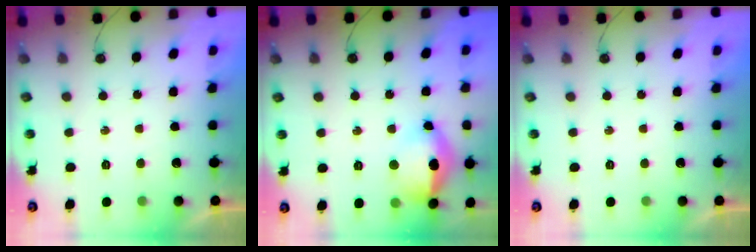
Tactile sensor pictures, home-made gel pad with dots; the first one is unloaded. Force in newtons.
{"total": 14.3, "press": 14.1, "slide": 2.3}
{"total": 0.0}